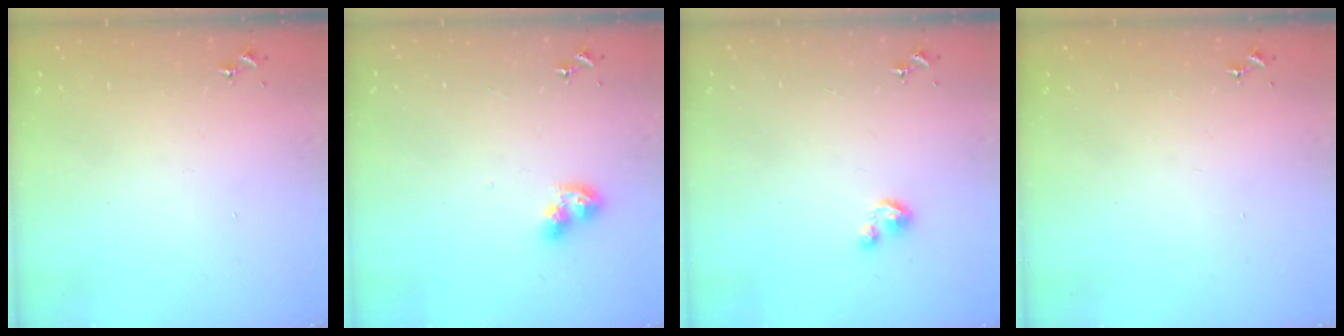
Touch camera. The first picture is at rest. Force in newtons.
{"total": 7.4, "press": 7.4, "slide": 0.7}
{"total": 3.8, "press": 3.8, "slide": 0.3}
{"total": 0.0}